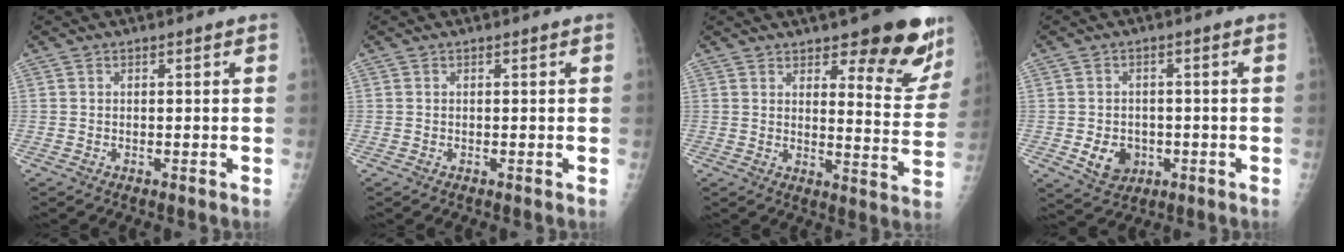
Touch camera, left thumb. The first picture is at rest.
{"total": 0.0}
{"total": 14.3, "force": [9.7, 5.0, 9.3], "torque": [-0.061, -0.068, 0.123]}
{"total": 6.2, "force": [-1.6, 5.0, 3.2], "torque": [-0.032, 0.005, -0.017]}